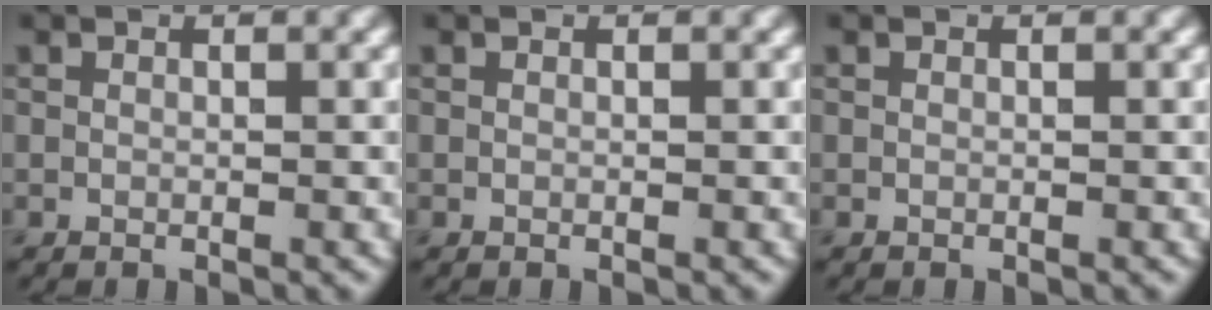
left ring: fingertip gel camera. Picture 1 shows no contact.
{"total": 0.0}
{"total": 0.0}